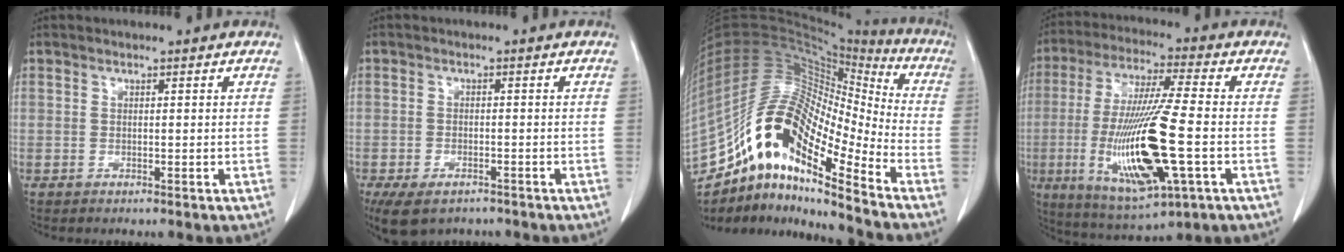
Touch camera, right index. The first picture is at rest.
{"total": 7.9, "force": [-5.2, 4.3, 4.0], "torque": [-0.078, -0.008, -0.078]}
{"total": 21.2, "force": [-13.9, 5.2, 15.1], "torque": [-0.310, 0.035, -0.253]}
{"total": 19.6, "force": [-4.4, 2.5, 18.9], "torque": [-0.393, -0.028, -0.069]}